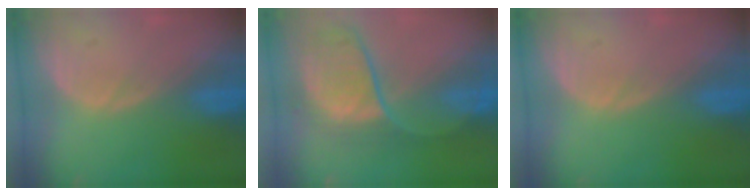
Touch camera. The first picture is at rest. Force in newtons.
{"total": 9.6, "press": 9.0, "slide": 3.3}
{"total": 0.0}